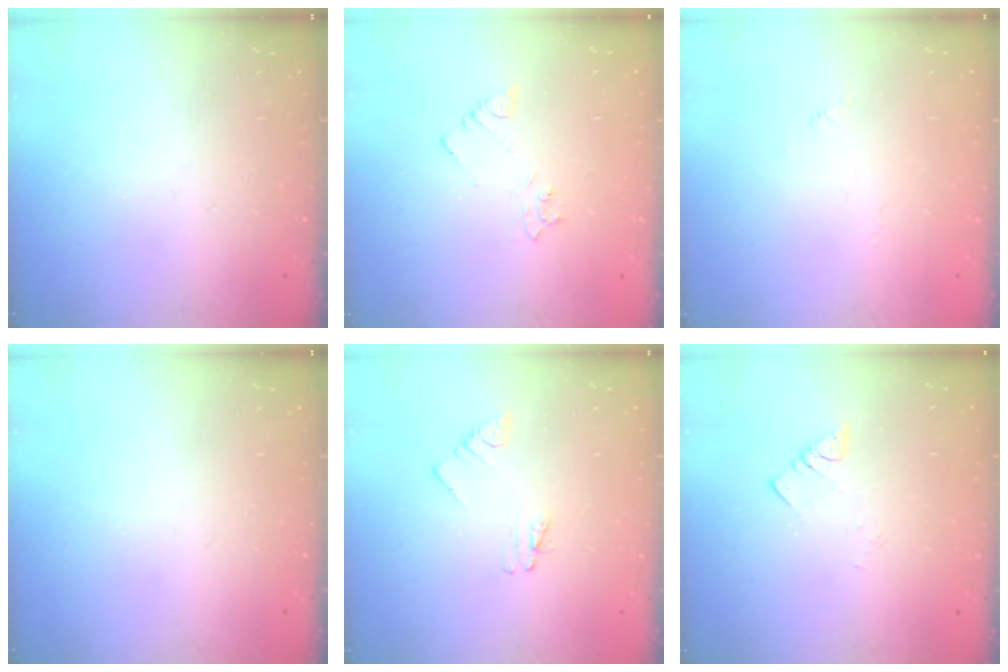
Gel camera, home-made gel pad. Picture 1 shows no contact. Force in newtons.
{"total": 3.3, "press": 3.2, "slide": 0.5}
{"total": 1.7, "press": 1.6, "slide": 0.4}
{"total": 0.0}
{"total": 1.6, "press": 1.6, "slide": 0.2}
{"total": 1.9, "press": 1.9, "slide": 0.1}